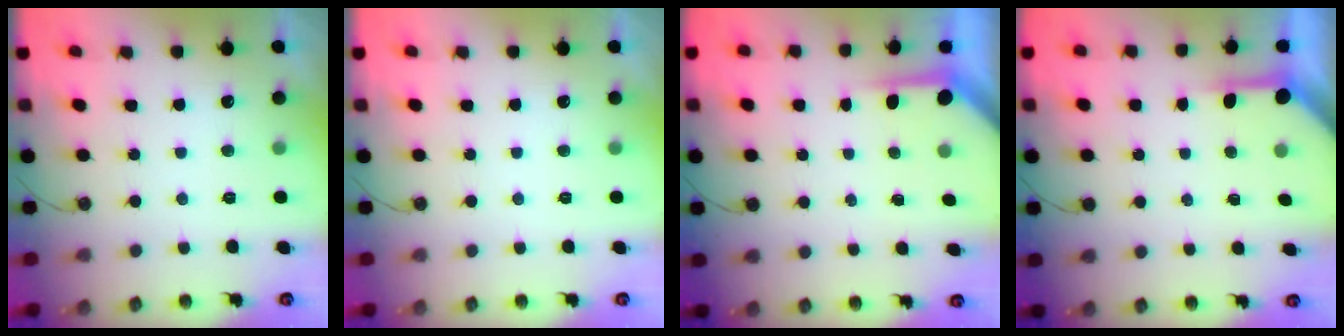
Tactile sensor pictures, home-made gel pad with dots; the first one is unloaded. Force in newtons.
{"total": 0.5, "press": 0.4, "slide": 0.4}
{"total": 3.7, "press": 3.7, "slide": 0.3}
{"total": 3.9, "press": 3.8, "slide": 0.4}